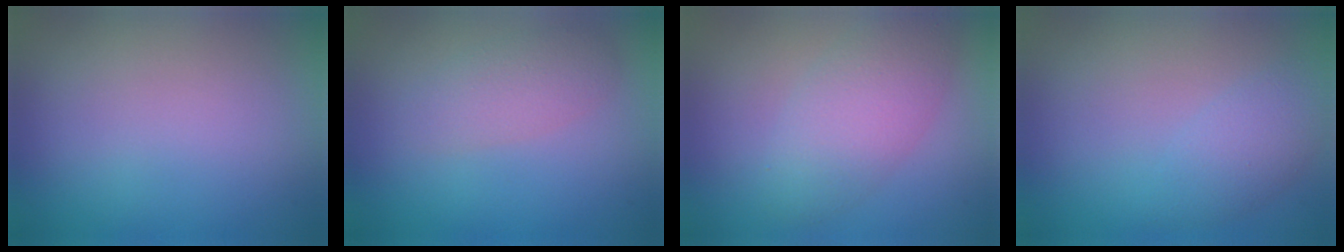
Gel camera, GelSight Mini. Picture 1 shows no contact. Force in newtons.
{"total": 2.5, "press": 2.5, "slide": 0.1}
{"total": 4.6, "press": 4.6, "slide": 0.3}
{"total": 2.5, "press": 2.5, "slide": 0.1}